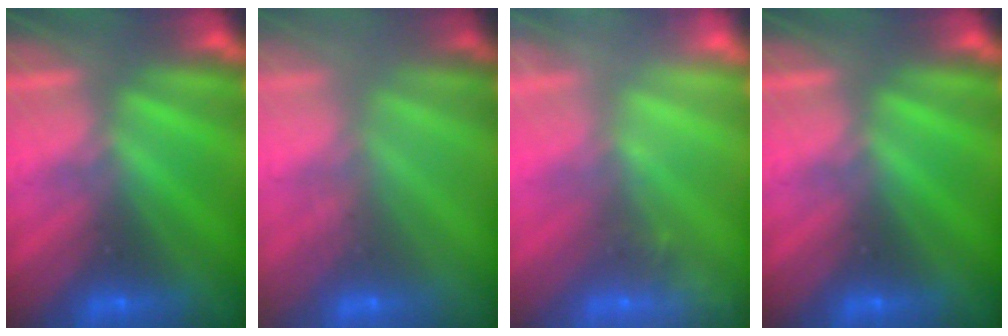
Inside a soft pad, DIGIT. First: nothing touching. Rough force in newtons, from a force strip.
{"total": 2.9}
{"total": 2.2}
{"total": 0.0}